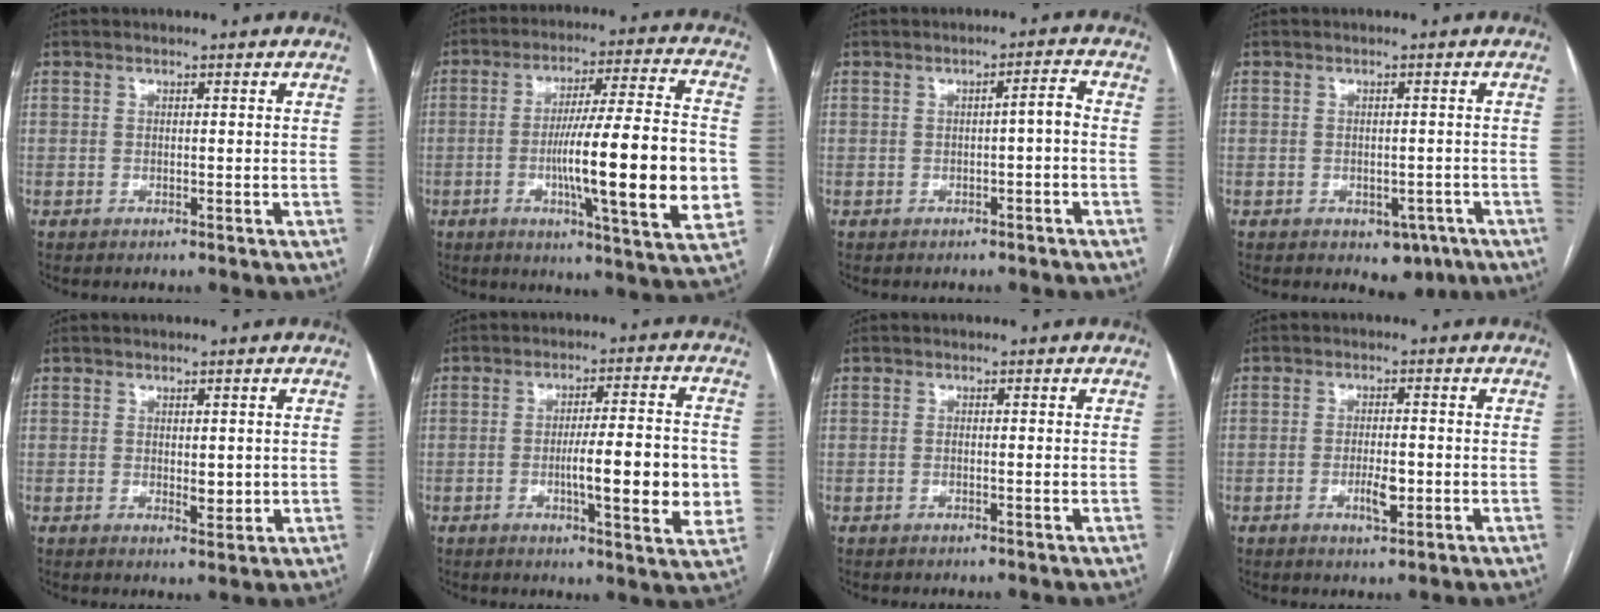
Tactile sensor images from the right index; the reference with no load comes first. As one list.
[{"total": 20.0, "force": [-3.0, 0.9, 19.8], "torque": [-0.278, 0.003, -0.041]}, {"total": 2.4, "force": [-0.5, 0.2, 2.3], "torque": [-0.031, 0.008, -0.007]}, {"total": 3.9, "force": [-2.0, 2.7, 2.0], "torque": [-0.014, 0.002, -0.015]}, {"total": 2.5, "force": [0.1, 1.2, 2.2], "torque": [-0.033, -0.005, 0.009]}, {"total": 10.5, "force": [-1.5, 1.5, 10.3], "torque": [-0.146, -0.001, -0.019]}, {"total": 0.6, "force": [0.0, 0.1, 0.6], "torque": [-0.014, 0.001, 0.003]}, {"total": 3.7, "force": [-1.1, 1.0, 3.4], "torque": [-0.064, 0.001, -0.012]}]